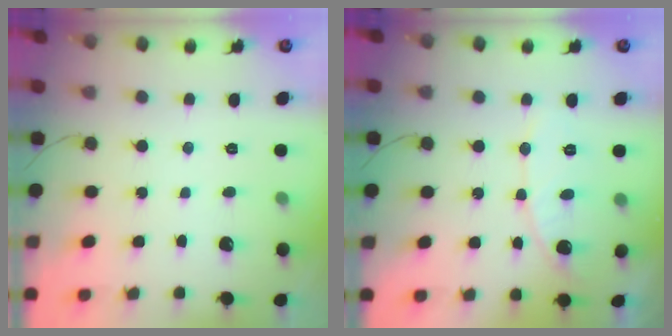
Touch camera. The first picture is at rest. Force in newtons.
{"total": 8.1, "press": 8.1, "slide": 0.5}